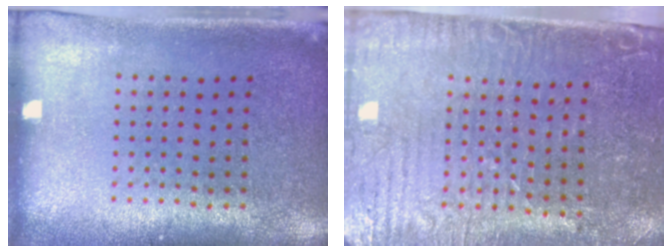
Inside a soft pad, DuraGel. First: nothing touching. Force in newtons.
{"total": 3.7, "press": 3.4, "slide": 1.4}